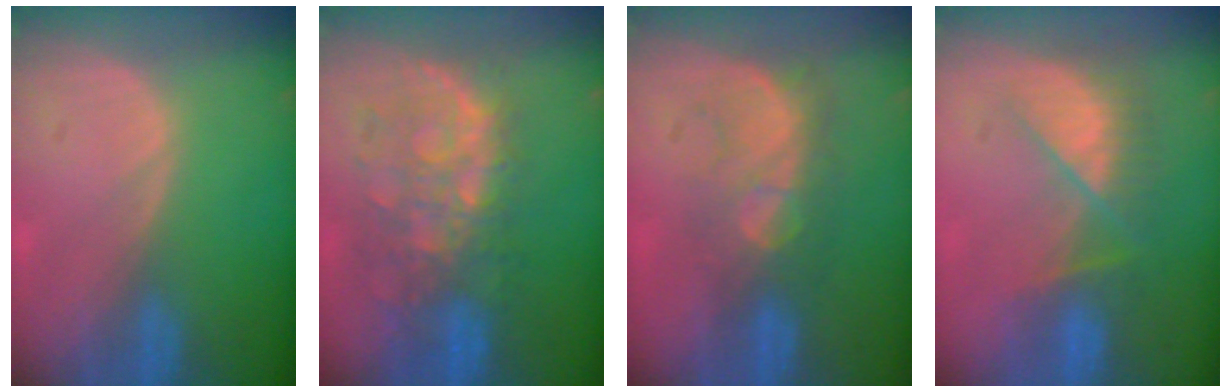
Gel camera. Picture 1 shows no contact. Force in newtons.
{"total": 10.0, "press": 9.1, "slide": 4.0}
{"total": 7.8, "press": 7.2, "slide": 3.1}
{"total": 8.0, "press": 7.1, "slide": 3.6}